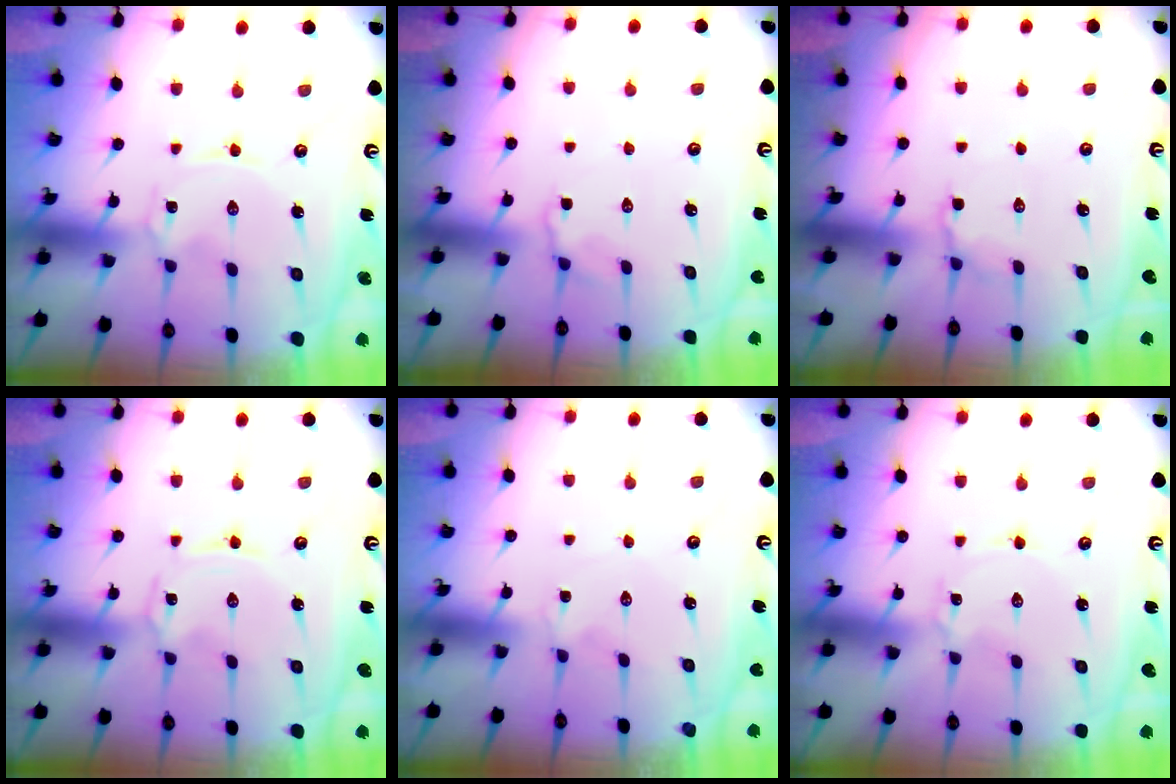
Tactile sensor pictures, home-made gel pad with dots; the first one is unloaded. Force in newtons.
{"total": 3.5, "press": 2.9, "slide": 2.0}
{"total": 5.7, "press": 5.3, "slide": 1.9}
{"total": 0.7, "press": 0.7, "slide": 0.1}
{"total": 1.8, "press": 1.7, "slide": 0.4}
{"total": 1.6, "press": 1.6, "slide": 0.2}